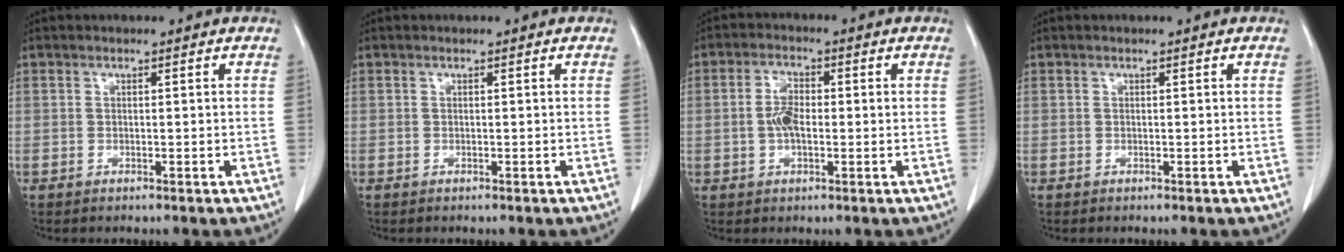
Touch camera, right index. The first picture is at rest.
{"total": 0.0}
{"total": 4.3, "force": [-0.1, 2.1, 3.8], "torque": [-0.085, 0.007, -0.004]}
{"total": 0.0}